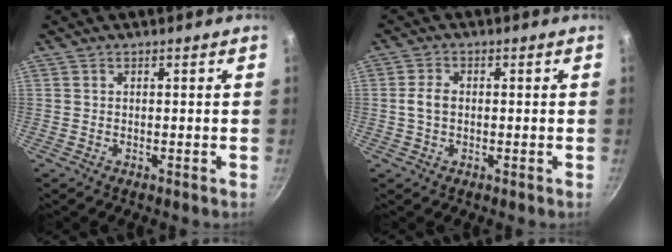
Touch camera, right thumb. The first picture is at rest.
{"total": 3.3, "force": [-0.1, 2.2, 2.5], "torque": [-0.052, 0.009, -0.005]}